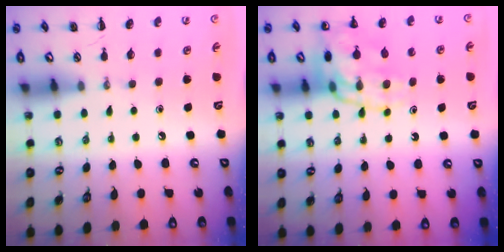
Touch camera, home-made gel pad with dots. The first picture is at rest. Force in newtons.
{"total": 15.1, "press": 14.9, "slide": 2.5}